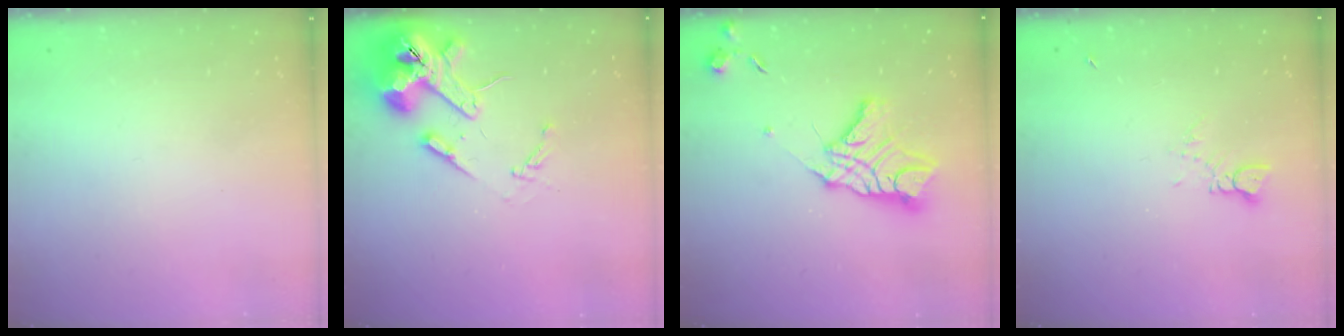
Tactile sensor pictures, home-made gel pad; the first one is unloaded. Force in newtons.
{"total": 13.6, "press": 13.4, "slide": 2.0}
{"total": 15.3, "press": 15.2, "slide": 1.5}
{"total": 2.0, "press": 2.0, "slide": 0.1}